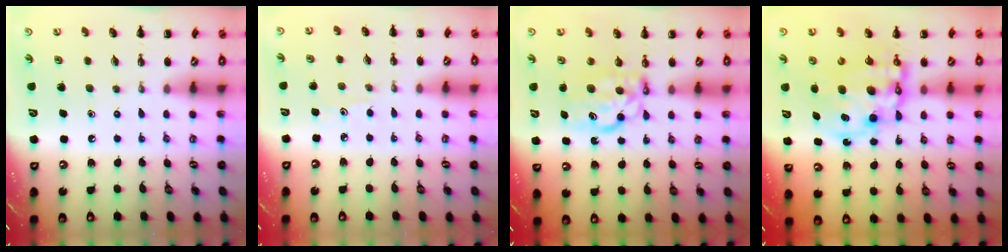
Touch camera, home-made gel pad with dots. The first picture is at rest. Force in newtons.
{"total": 2.5, "press": 2.4, "slide": 0.8}
{"total": 7.3, "press": 7.3, "slide": 0.6}
{"total": 13.2, "press": 12.8, "slide": 3.1}